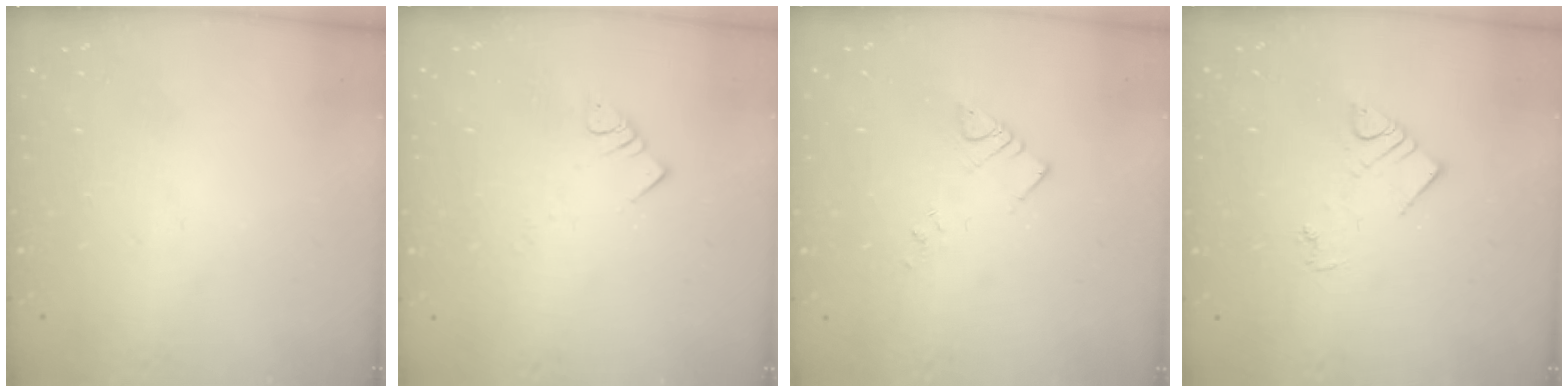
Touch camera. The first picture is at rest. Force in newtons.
{"total": 2.8, "press": 2.8, "slide": 0.2}
{"total": 3.2, "press": 3.2, "slide": 0.4}
{"total": 5.0, "press": 5.0, "slide": 0.2}